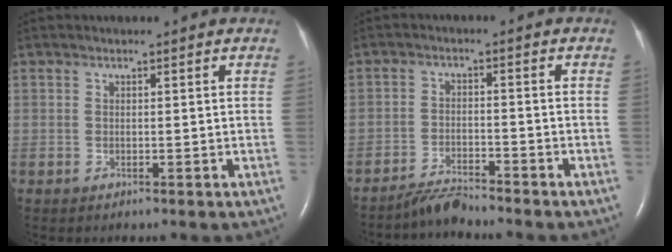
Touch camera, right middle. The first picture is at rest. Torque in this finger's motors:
{"motor_torque": [-0.10, -0.05, -0.05, -0.01]}